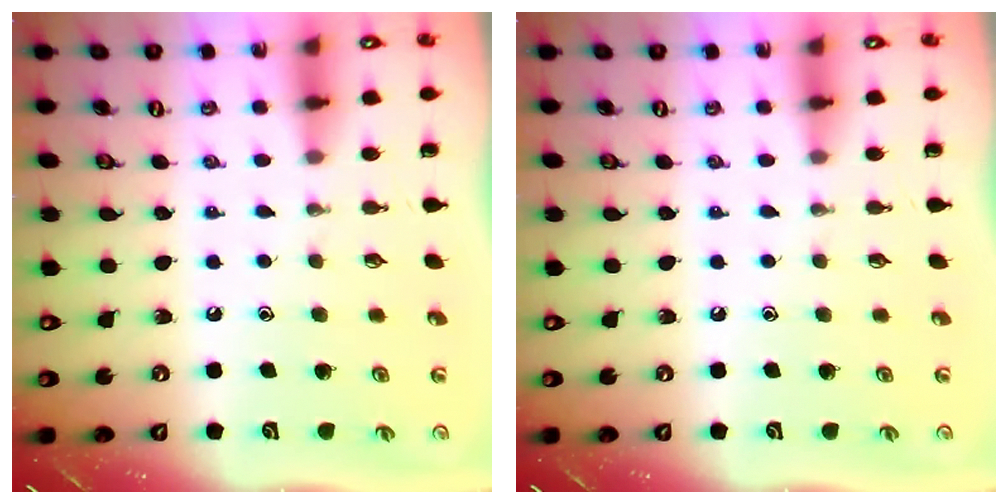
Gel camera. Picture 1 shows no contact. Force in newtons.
{"total": 0.0}